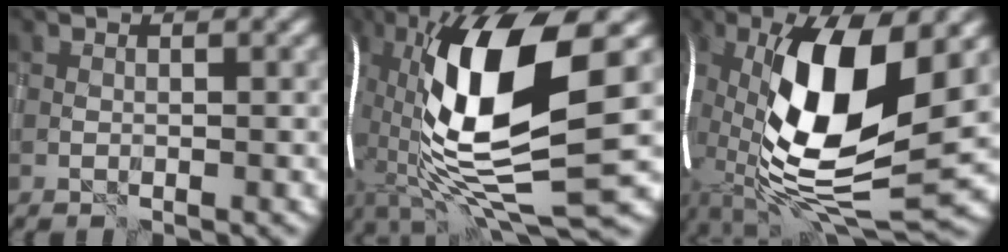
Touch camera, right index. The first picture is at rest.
{"total": 16.5, "force": [1.0, 5.5, 15.5], "torque": [-0.302, 0.009, 0.015]}
{"total": 16.4, "force": [-0.6, 6.3, 15.2], "torque": [-0.296, 0.004, -0.019]}